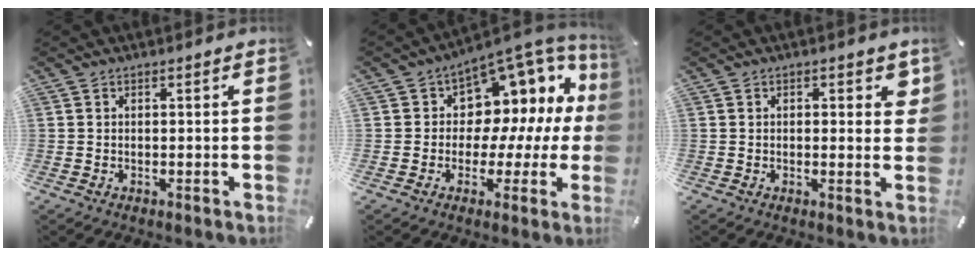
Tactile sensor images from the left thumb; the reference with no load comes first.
{"total": 9.4, "force": [3.7, 7.8, 3.7], "torque": [-0.053, -0.057, 0.073]}
{"total": 2.5, "force": [0.8, 1.4, 1.9], "torque": [-0.016, -0.003, 0.007]}